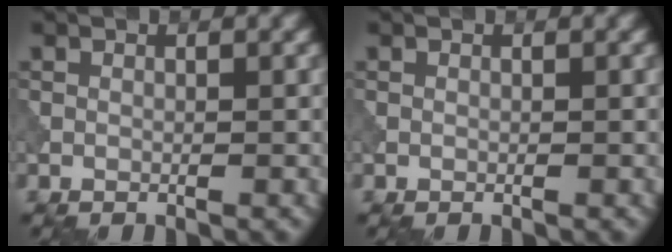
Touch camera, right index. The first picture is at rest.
{"total": 0.0}